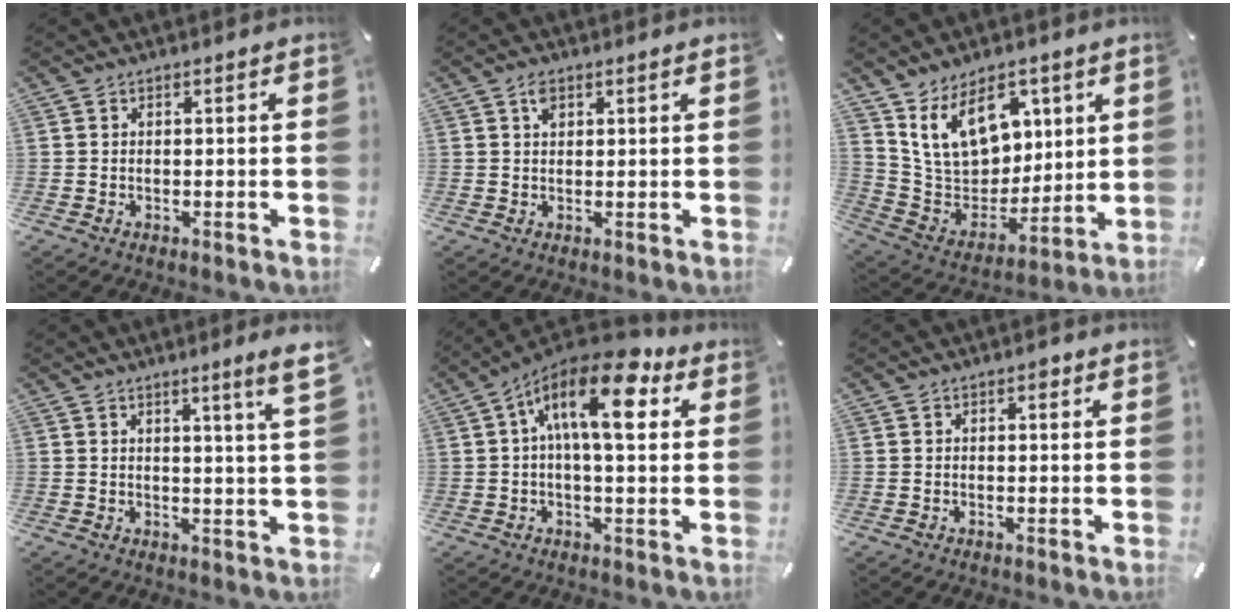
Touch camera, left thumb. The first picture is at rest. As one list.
[{"total": 2.1, "force": [1.1, 0.8, 1.5], "torque": [-0.033, 0.002, 0.020]}, {"total": 16.5, "force": [8.6, 11.5, 8.1], "torque": [-0.155, -0.041, 0.168]}, {"total": 6.2, "force": [3.4, -0.4, 5.2], "torque": [-0.080, -0.019, 0.051]}, {"total": 15.7, "force": [5.2, 6.1, 13.5], "torque": [-0.227, -0.021, 0.082]}, {"total": 1.3, "force": [0.5, 0.6, 1.0], "torque": [-0.012, 0.000, 0.007]}]